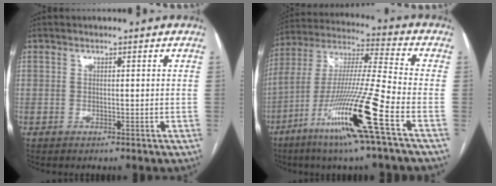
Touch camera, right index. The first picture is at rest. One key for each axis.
{"total": 18.6, "fx": -8.8, "fy": -1.0, "fz": 16.4, "tx": -0.346, "ty": -0.036, "tz": -0.170}